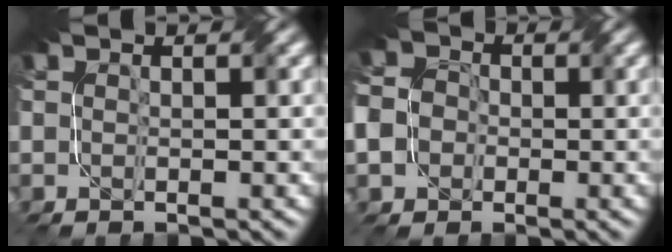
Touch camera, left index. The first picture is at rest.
{"total": 5.7, "force": [-1.6, 5.2, 1.7], "torque": [-0.044, 0.004, -0.043]}